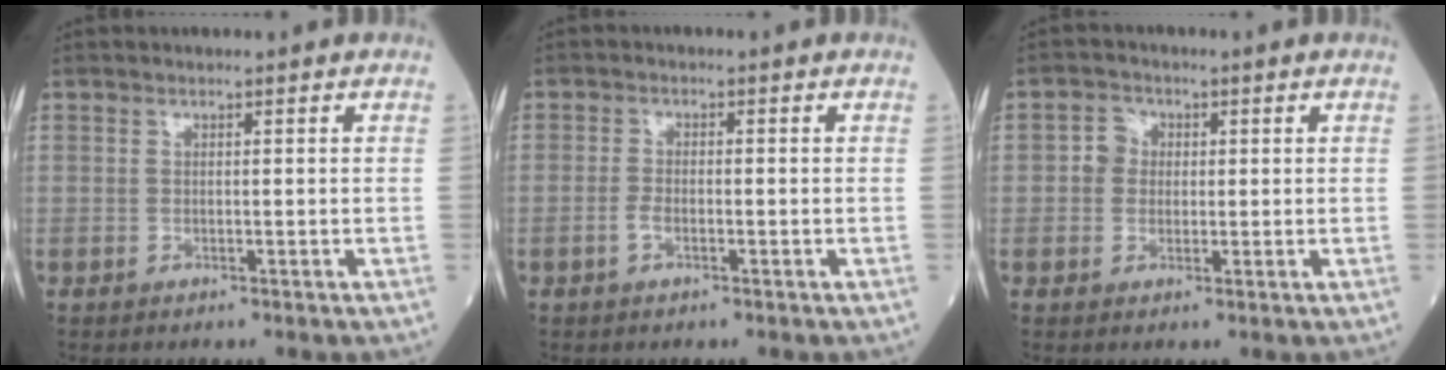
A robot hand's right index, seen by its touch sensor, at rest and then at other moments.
{"total": 1.8, "force": [-0.9, 0.8, 1.3], "torque": [-0.028, 0.003, -0.017]}
{"total": 2.8, "force": [0.1, 2.6, 0.9], "torque": [-0.010, 0.010, 0.000]}